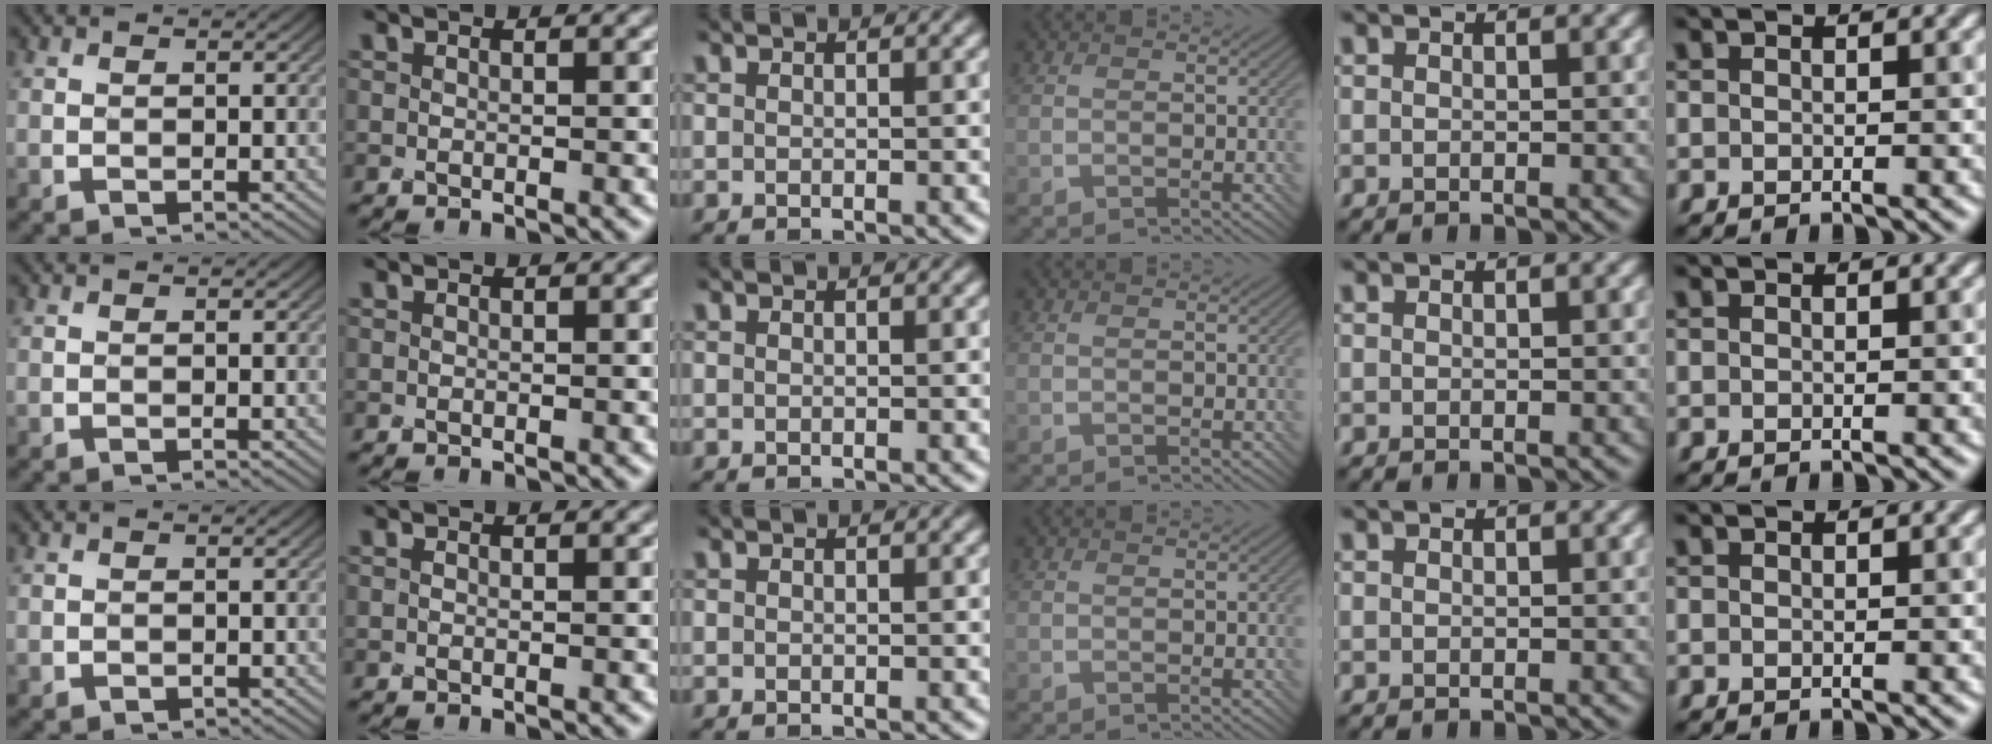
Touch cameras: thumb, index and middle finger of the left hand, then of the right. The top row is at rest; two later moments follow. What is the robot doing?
{"motion": "screw", "object": "bottle cap"}